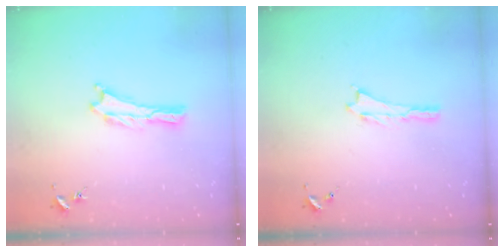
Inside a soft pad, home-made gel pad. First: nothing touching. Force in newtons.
{"total": 0.0}